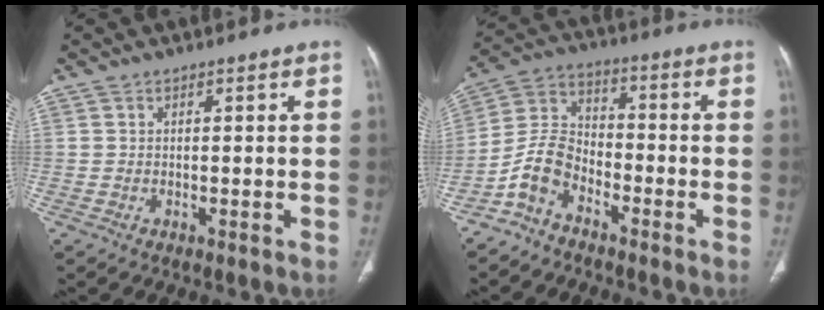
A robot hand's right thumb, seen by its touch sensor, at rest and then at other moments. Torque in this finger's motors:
{"motor_torque": [0.10, 0.26, 0.80, -0.75, 0.05]}